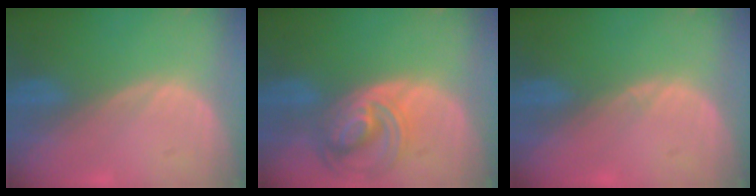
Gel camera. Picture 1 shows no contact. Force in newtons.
{"total": 8.2, "press": 7.1, "slide": 4.1}
{"total": 0.5, "press": 0.4, "slide": 0.4}